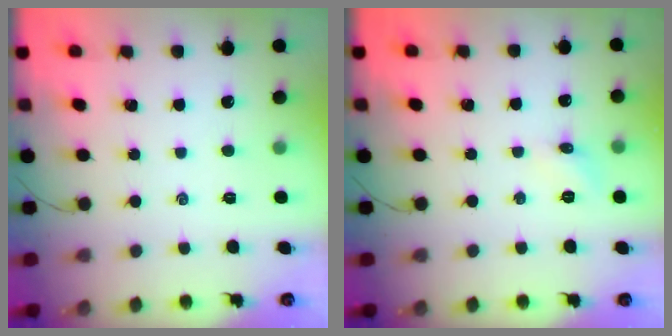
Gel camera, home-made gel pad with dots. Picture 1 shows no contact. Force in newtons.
{"total": 5.1, "press": 4.8, "slide": 1.6}